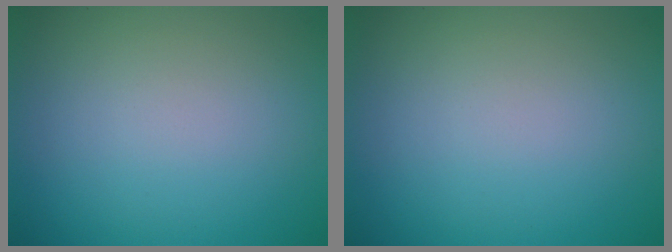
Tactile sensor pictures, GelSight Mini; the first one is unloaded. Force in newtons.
{"total": 0.0}